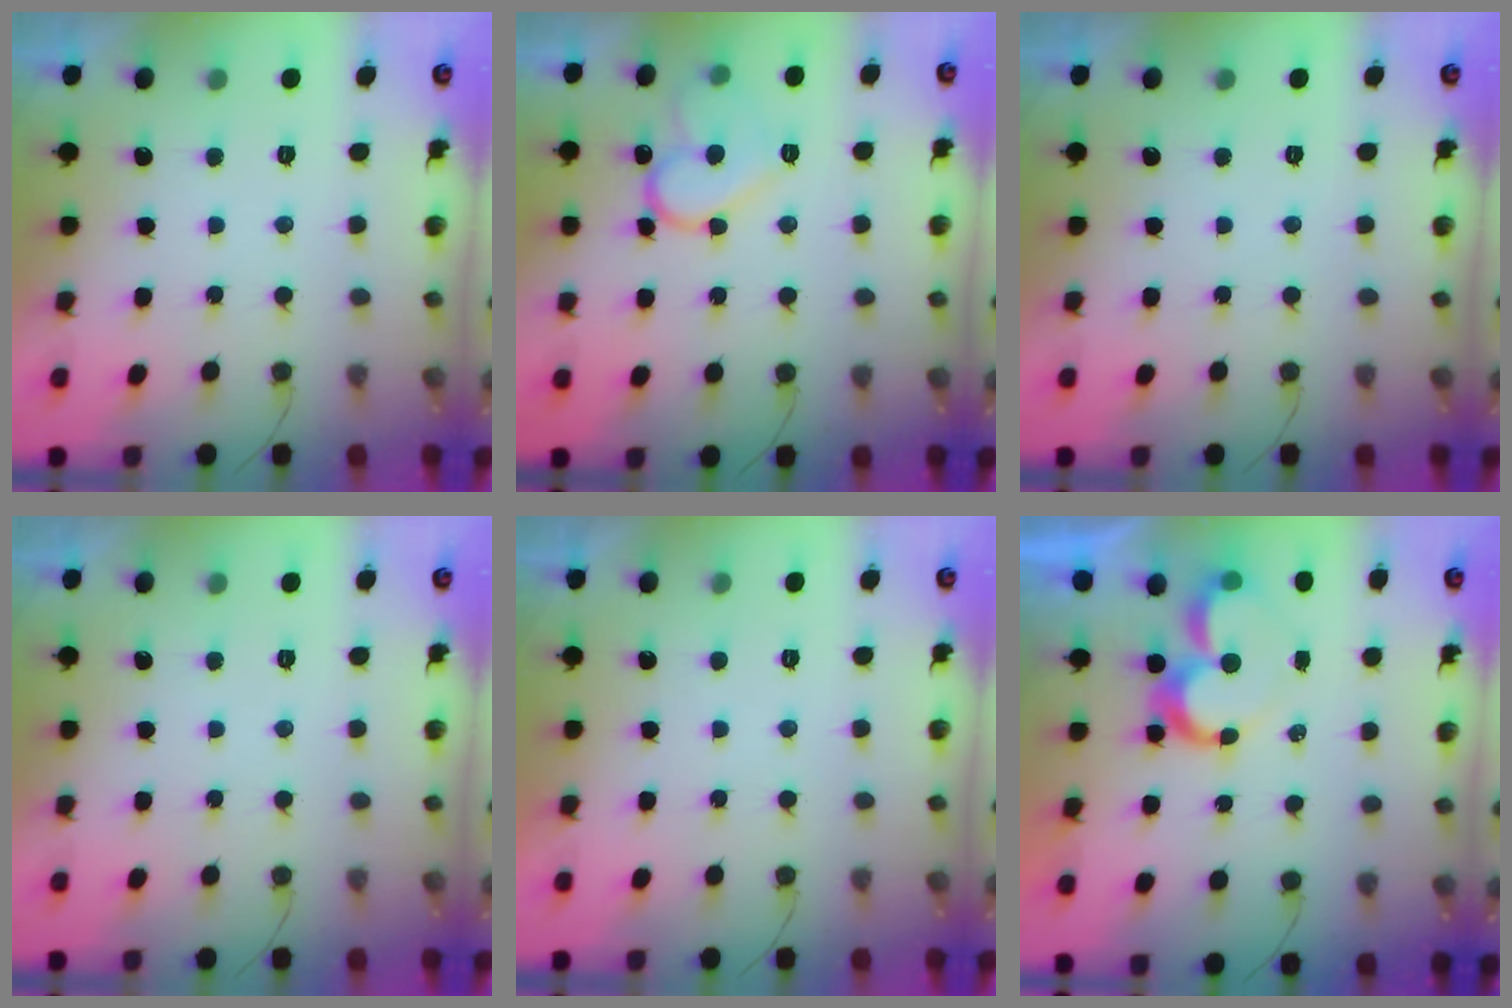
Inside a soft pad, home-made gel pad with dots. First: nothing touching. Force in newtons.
{"total": 13.8, "press": 13.8, "slide": 1.2}
{"total": 0.0}
{"total": 0.0}
{"total": 1.8, "press": 1.8, "slide": 0.0}
{"total": 9.0, "press": 9.0, "slide": 0.9}